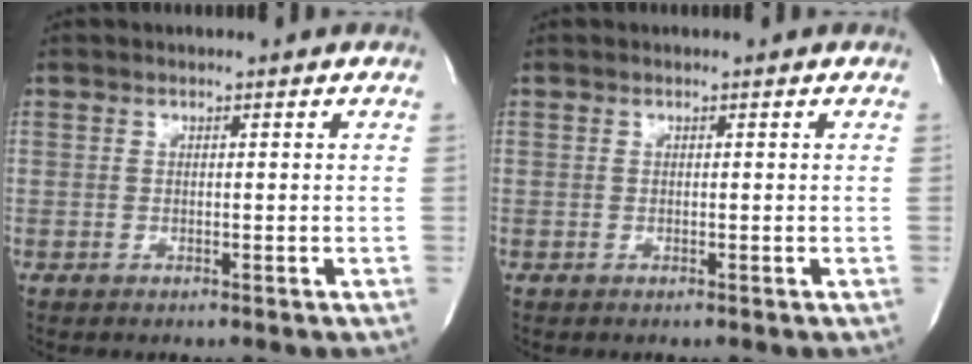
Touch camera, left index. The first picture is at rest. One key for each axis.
{"total": 0.0}